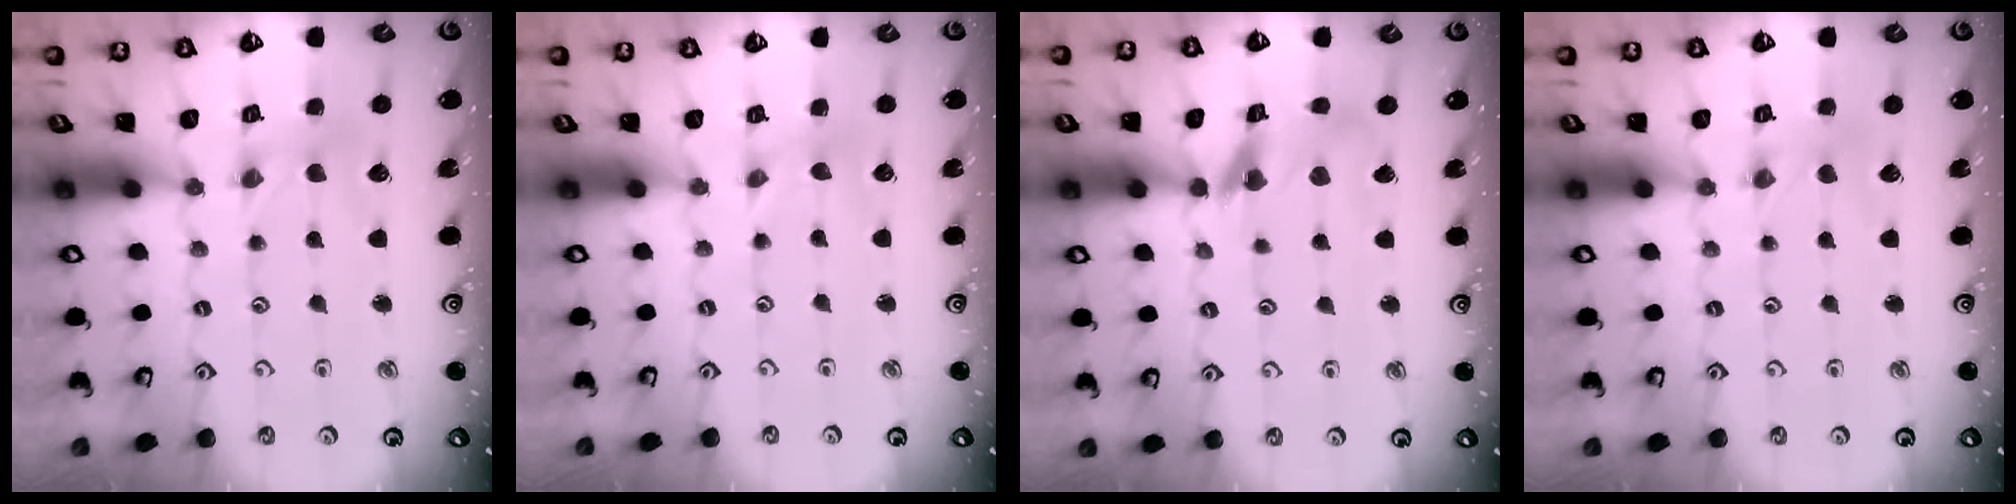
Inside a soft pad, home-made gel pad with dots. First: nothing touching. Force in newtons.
{"total": 0.0}
{"total": 11.3, "press": 11.3, "slide": 1.4}
{"total": 0.0}